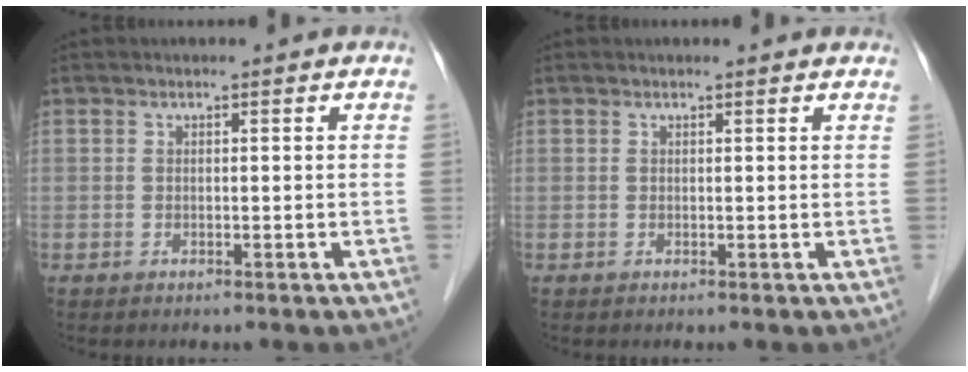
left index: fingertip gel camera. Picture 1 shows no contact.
{"total": 1.6, "force": [1.5, 0.4, 0.3], "torque": [-0.013, 0.007, 0.010]}